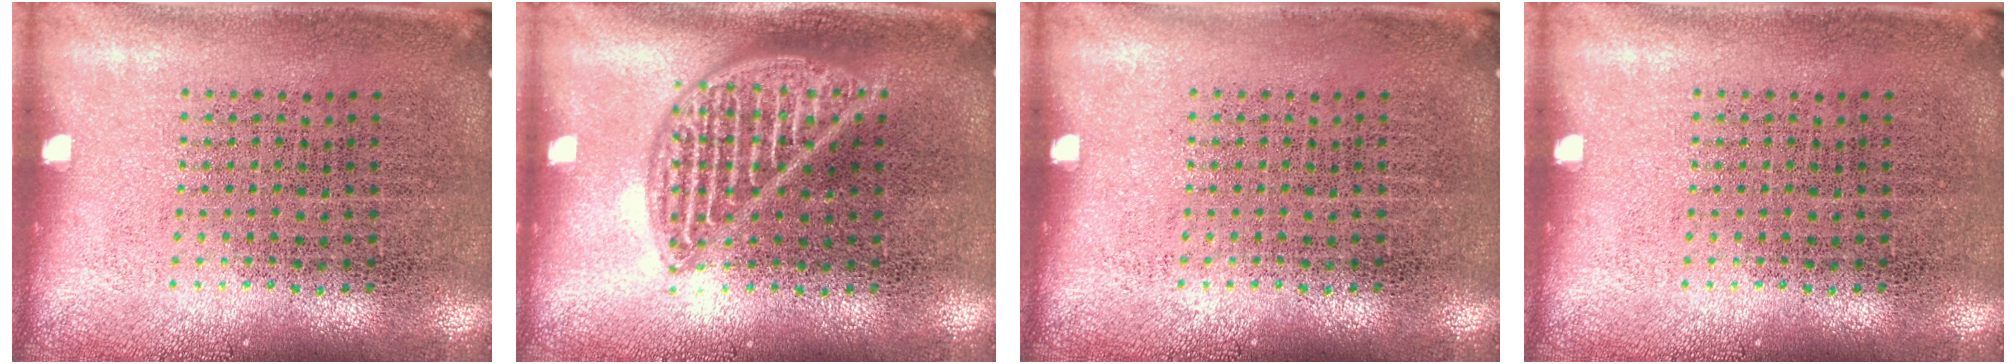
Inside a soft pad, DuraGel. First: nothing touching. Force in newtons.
{"total": 2.1, "press": 2.1, "slide": 0.2}
{"total": 0.0}
{"total": 0.0}